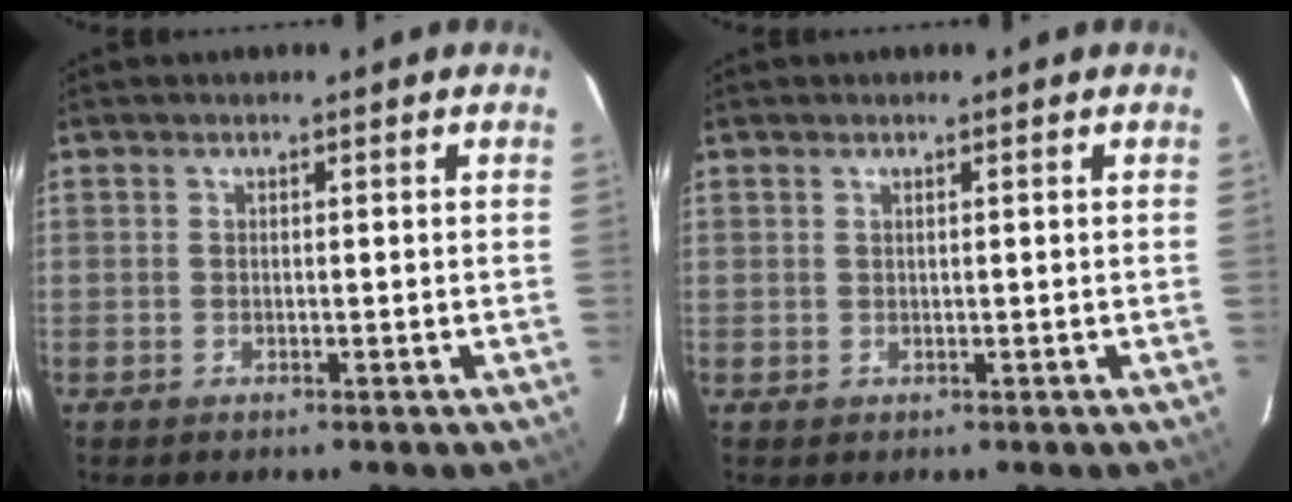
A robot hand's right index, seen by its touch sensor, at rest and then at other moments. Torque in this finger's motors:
{"motor_torque": [-0.64, 0.14, -0.86, -0.21]}